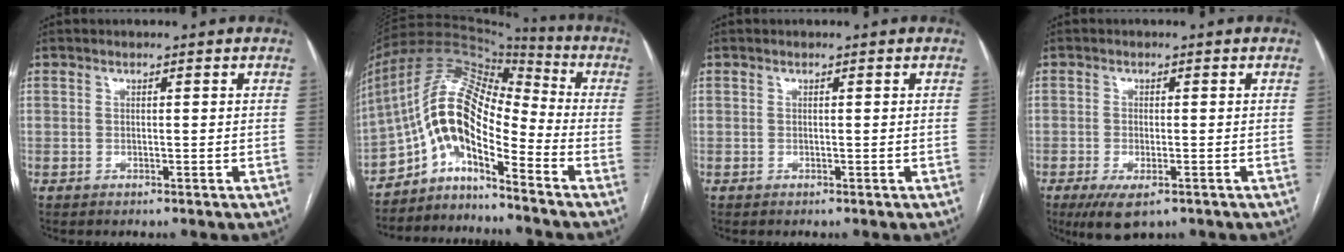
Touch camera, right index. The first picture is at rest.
{"total": 13.0, "force": [-6.4, 3.9, 10.7], "torque": [-0.209, 0.043, -0.113]}
{"total": 0.0}
{"total": 5.6, "force": [-3.3, 1.9, 4.1], "torque": [-0.072, -0.013, -0.049]}